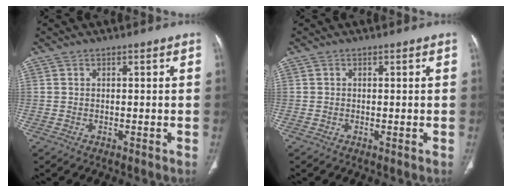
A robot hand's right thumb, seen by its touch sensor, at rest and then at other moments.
{"total": 0.0}